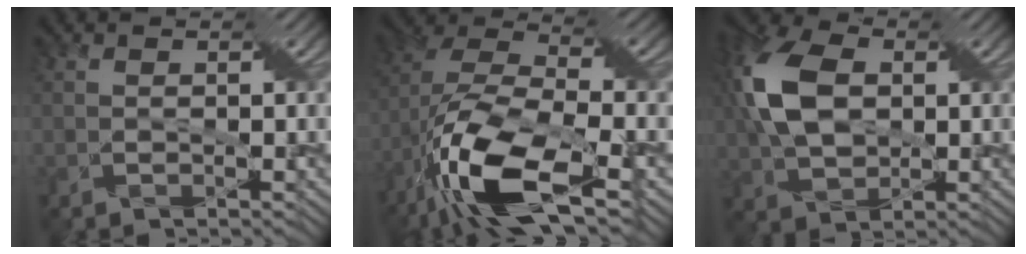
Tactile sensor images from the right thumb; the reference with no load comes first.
{"total": 15.8, "force": [-7.7, 5.6, 12.7], "torque": [-0.287, -0.012, -0.150]}
{"total": 11.7, "force": [1.7, 7.3, 9.0], "torque": [-0.234, 0.019, 0.022]}